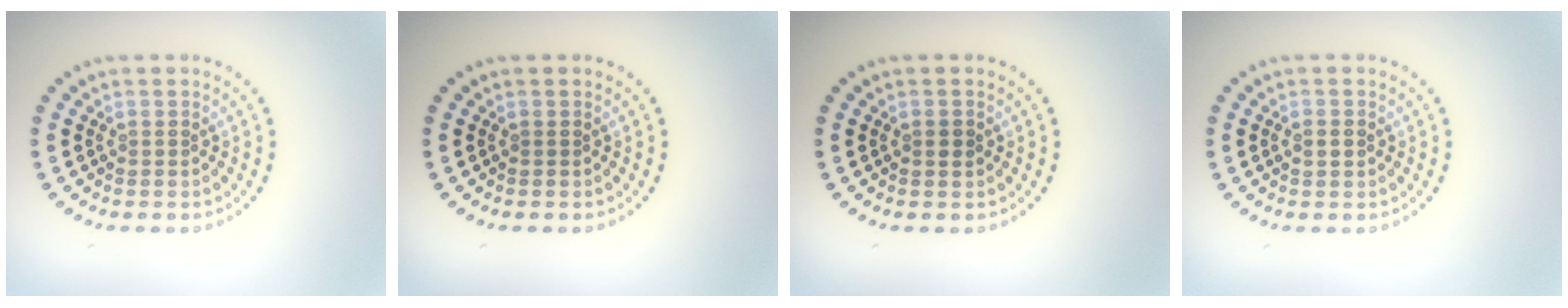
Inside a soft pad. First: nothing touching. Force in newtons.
{"total": 0.0}
{"total": 0.8, "press": 0.8, "slide": 0.1}
{"total": 1.1, "press": 1.1, "slide": 0.2}